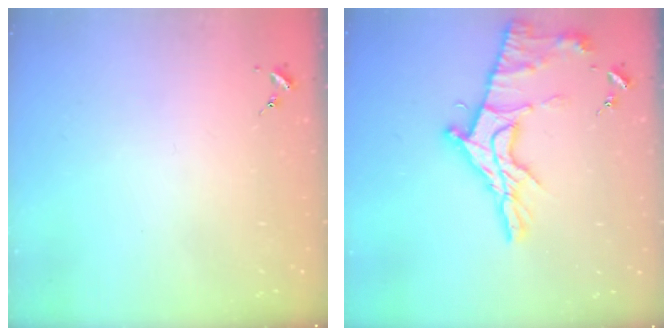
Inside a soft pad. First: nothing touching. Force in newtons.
{"total": 17.0, "press": 16.9, "slide": 1.6}